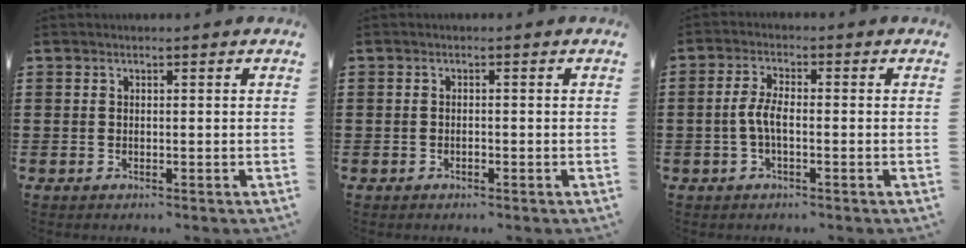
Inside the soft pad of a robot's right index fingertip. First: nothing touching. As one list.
[{"total": 0.9, "force": [-0.5, 0.2, 0.7], "torque": [-0.016, -0.007, -0.006]}, {"total": 3.6, "force": [-0.7, 1.1, 3.3], "torque": [-0.088, -0.005, -0.023]}]